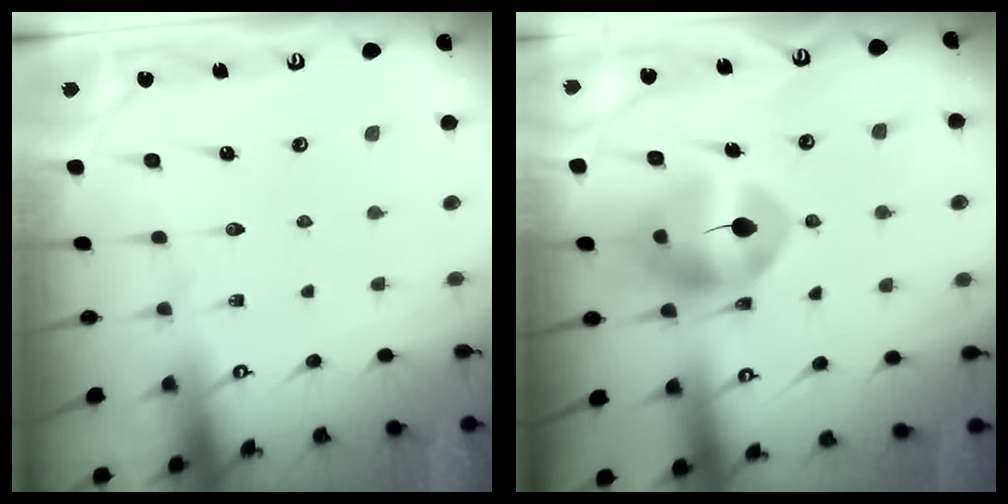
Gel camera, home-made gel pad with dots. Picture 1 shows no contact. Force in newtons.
{"total": 11.2, "press": 11.0, "slide": 1.6}